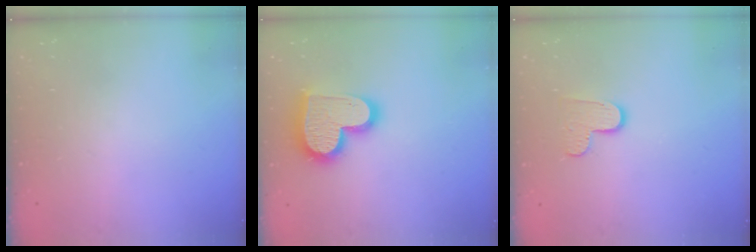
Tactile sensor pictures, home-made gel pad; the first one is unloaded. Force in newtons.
{"total": 17.5, "press": 17.4, "slide": 1.6}
{"total": 8.0, "press": 7.9, "slide": 0.6}